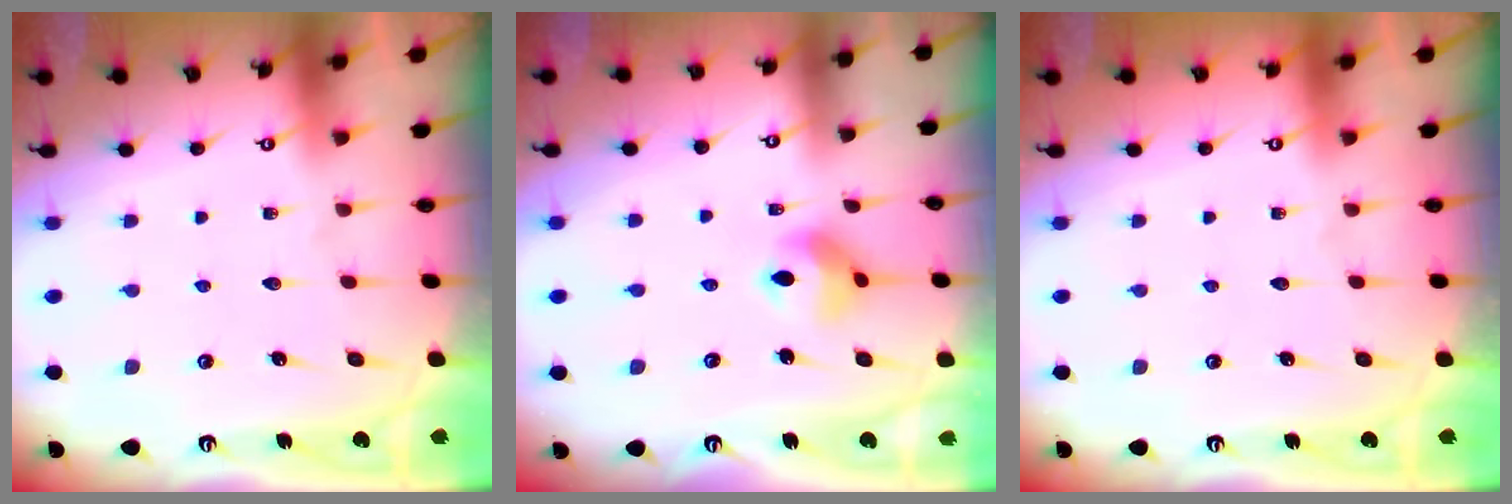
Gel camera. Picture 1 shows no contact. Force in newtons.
{"total": 9.2, "press": 9.0, "slide": 2.2}
{"total": 0.0}